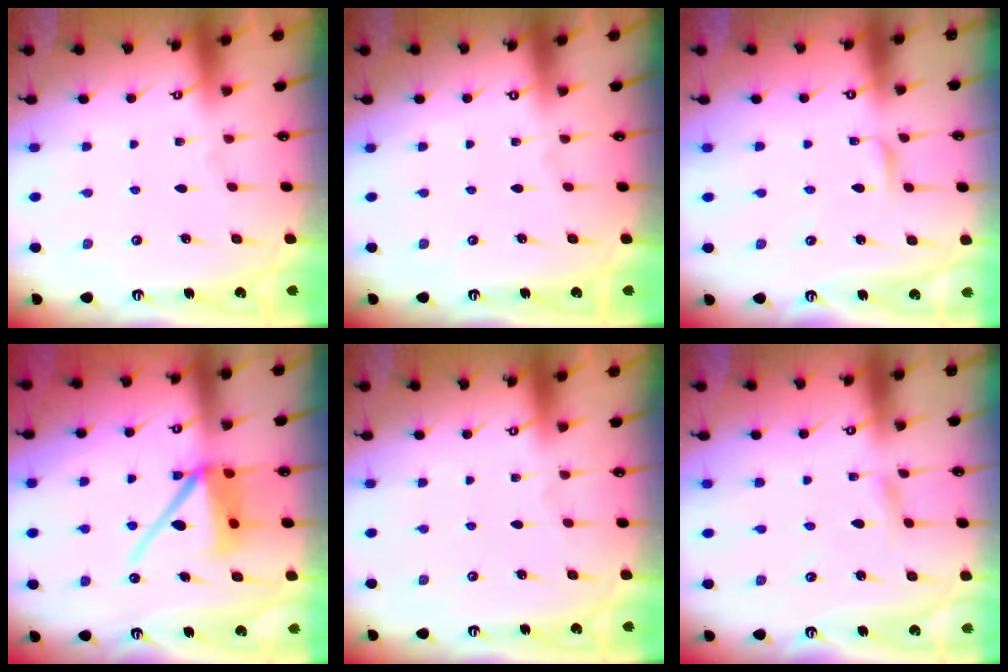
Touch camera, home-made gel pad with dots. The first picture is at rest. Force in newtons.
{"total": 0.0}
{"total": 2.0, "press": 2.0, "slide": 0.2}
{"total": 12.4, "press": 12.3, "slide": 1.6}
{"total": 0.0}
{"total": 2.3, "press": 2.3, "slide": 0.3}